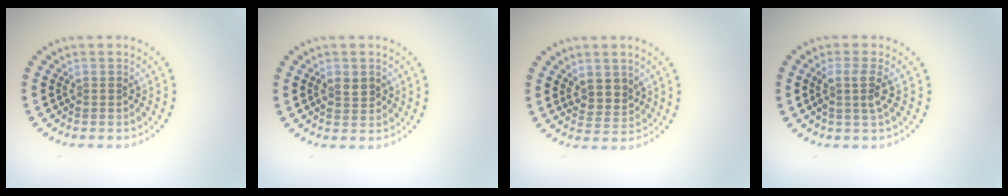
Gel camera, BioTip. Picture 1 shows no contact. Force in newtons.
{"total": 1.8, "press": 1.8, "slide": 0.2}
{"total": 2.4, "press": 2.3, "slide": 0.9}
{"total": 2.2, "press": 1.8, "slide": 1.3}